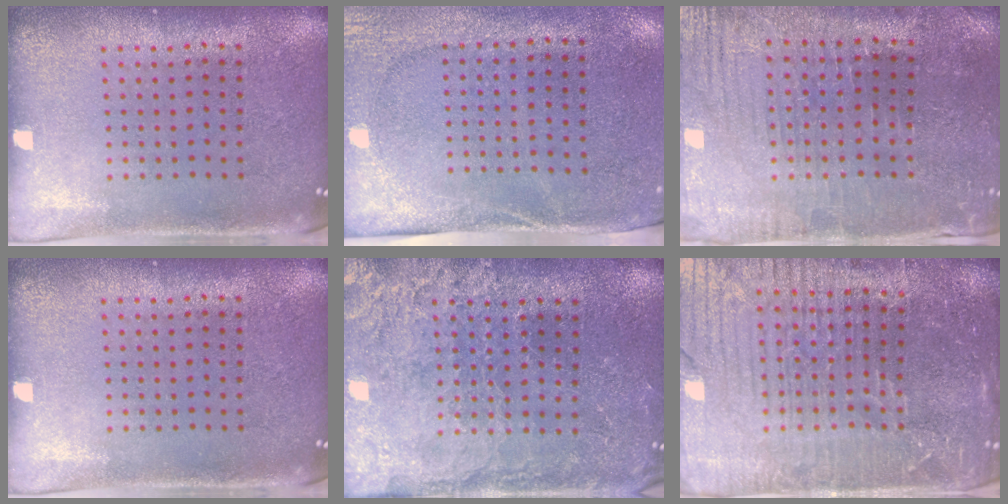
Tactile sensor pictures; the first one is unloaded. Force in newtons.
{"total": 2.7, "press": 2.1, "slide": 1.6}
{"total": 1.3, "press": 1.2, "slide": 0.4}
{"total": 0.0}
{"total": 3.4, "press": 3.2, "slide": 1.1}
{"total": 6.1, "press": 5.4, "slide": 2.8}